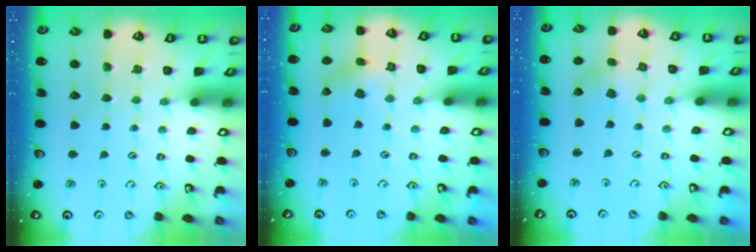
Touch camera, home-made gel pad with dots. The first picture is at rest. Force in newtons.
{"total": 2.6, "press": 2.6, "slide": 0.5}
{"total": 1.4, "press": 1.4, "slide": 0.2}